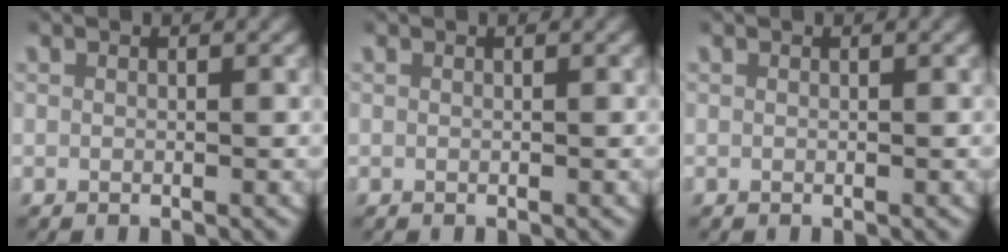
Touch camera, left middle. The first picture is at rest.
{"total": 0.0}
{"total": 0.0}